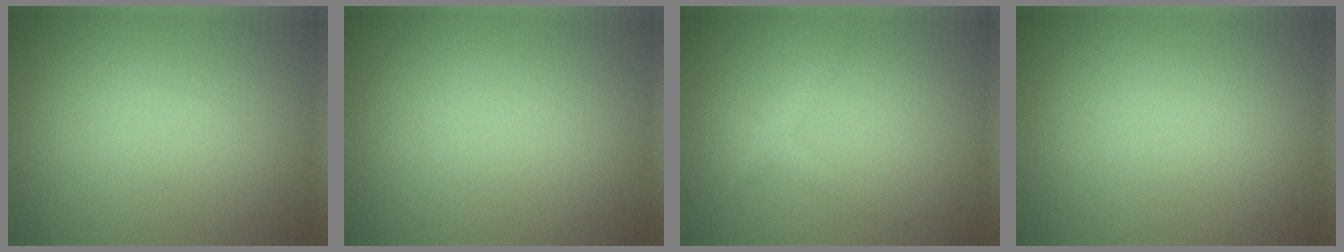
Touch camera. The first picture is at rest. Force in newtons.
{"total": 0.0}
{"total": 1.8, "press": 1.8, "slide": 0.1}
{"total": 0.0}